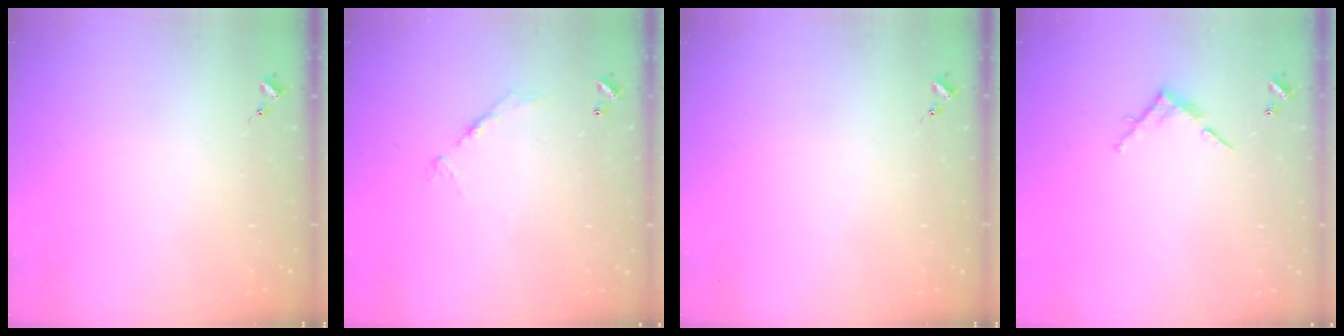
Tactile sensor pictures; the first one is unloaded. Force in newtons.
{"total": 9.1, "press": 9.1, "slide": 0.8}
{"total": 0.0}
{"total": 5.7, "press": 5.7, "slide": 0.4}